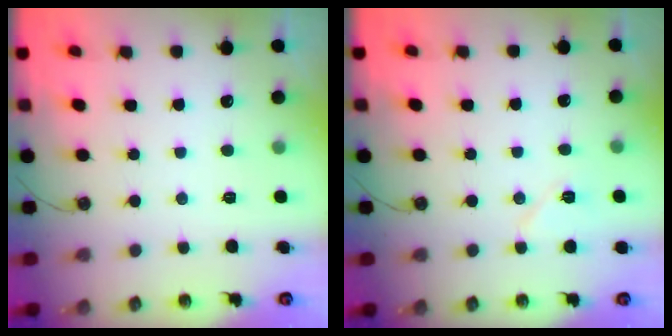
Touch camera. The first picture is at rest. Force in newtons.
{"total": 6.7, "press": 6.5, "slide": 1.6}